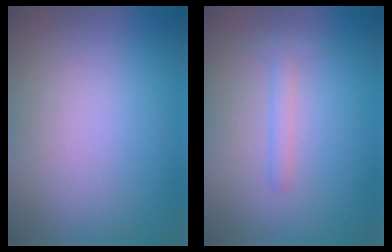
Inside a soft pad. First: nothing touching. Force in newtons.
{"total": 1.2, "press": 1.2, "slide": 0.1}